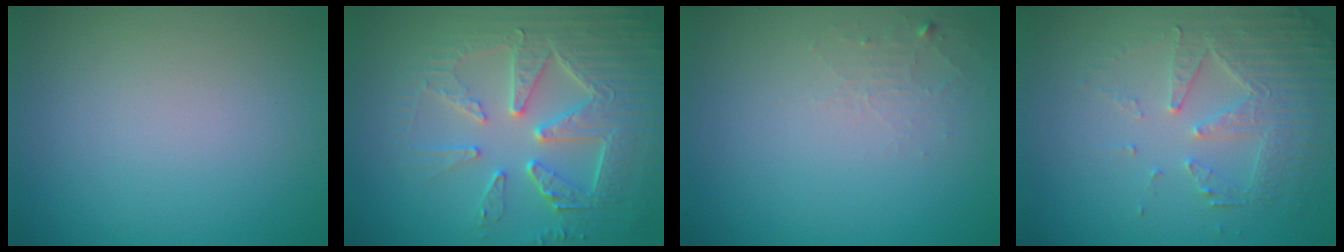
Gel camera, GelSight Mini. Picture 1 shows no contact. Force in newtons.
{"total": 7.2, "press": 5.9, "slide": 4.2}
{"total": 1.3, "press": 1.3, "slide": 0.2}
{"total": 5.2, "press": 3.7, "slide": 3.6}